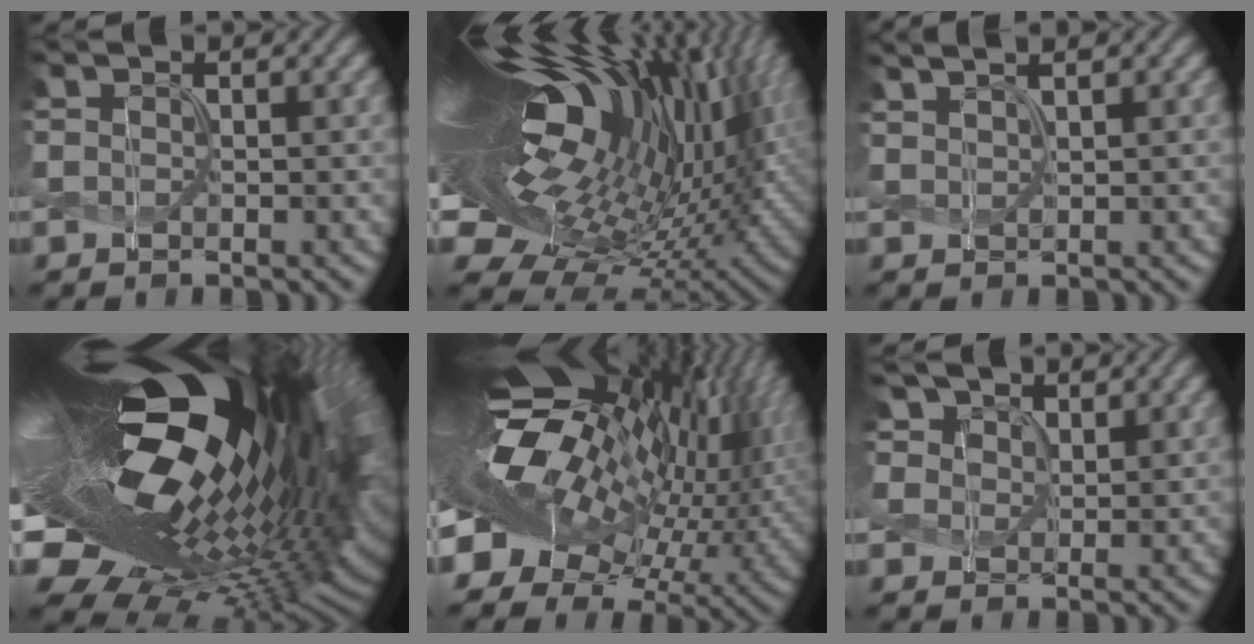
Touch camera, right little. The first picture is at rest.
{"total": 20.9, "force": [4.9, 8.9, 18.2], "torque": [-0.318, 0.000, 0.068]}
{"total": 2.3, "force": [1.8, 0.5, 1.4], "torque": [-0.011, 0.016, 0.010]}
{"total": 20.9, "force": [4.3, 8.9, 18.5], "torque": [-0.331, -0.020, 0.063]}
{"total": 17.6, "force": [2.1, 9.6, 14.6], "torque": [-0.255, -0.010, 0.040]}
{"total": 5.6, "force": [3.2, 3.9, 2.4], "torque": [-0.073, 0.007, 0.046]}